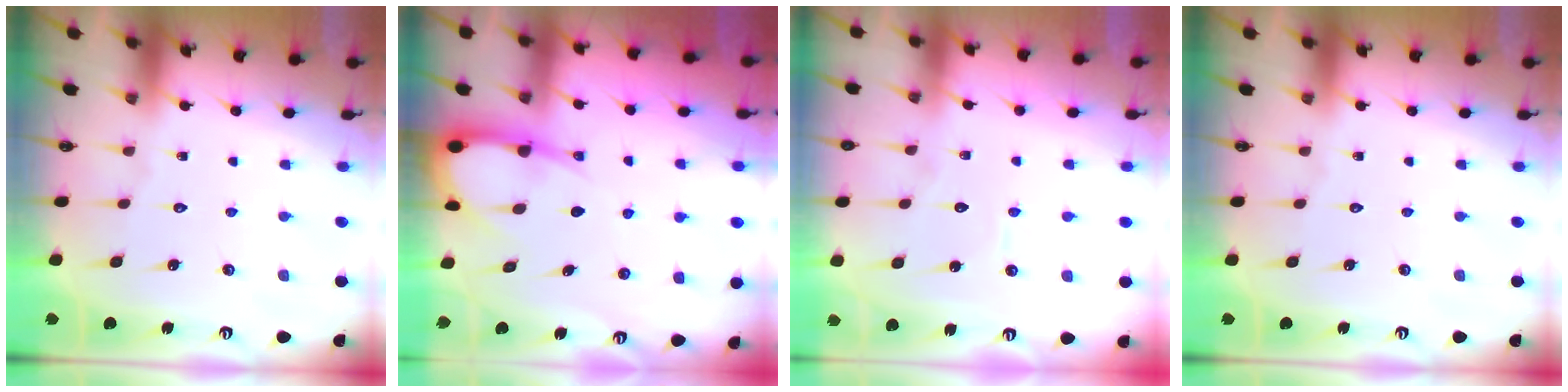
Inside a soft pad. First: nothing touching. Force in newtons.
{"total": 7.4, "press": 7.3, "slide": 1.0}
{"total": 3.6, "press": 3.6, "slide": 0.3}
{"total": 0.0}